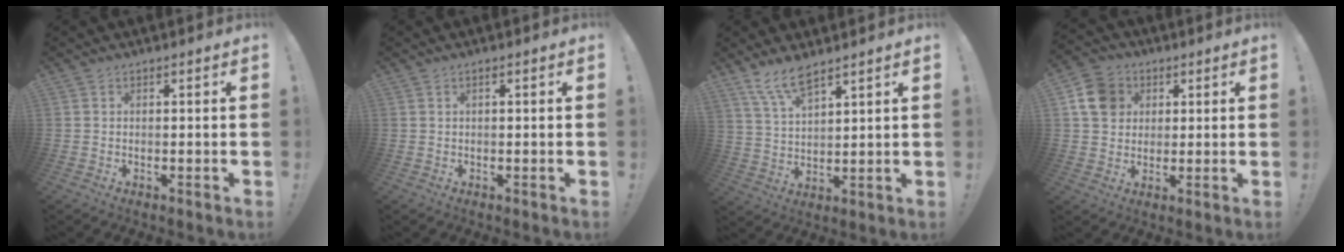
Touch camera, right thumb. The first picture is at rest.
{"total": 0.5, "force": [0.1, 0.1, 0.5], "torque": [-0.014, 0.003, 0.001]}
{"total": 7.9, "force": [6.5, 2.1, 4.0], "torque": [-0.091, -0.029, 0.124]}
{"total": 10.6, "force": [3.3, 9.2, 4.2], "torque": [-0.051, -0.006, 0.069]}